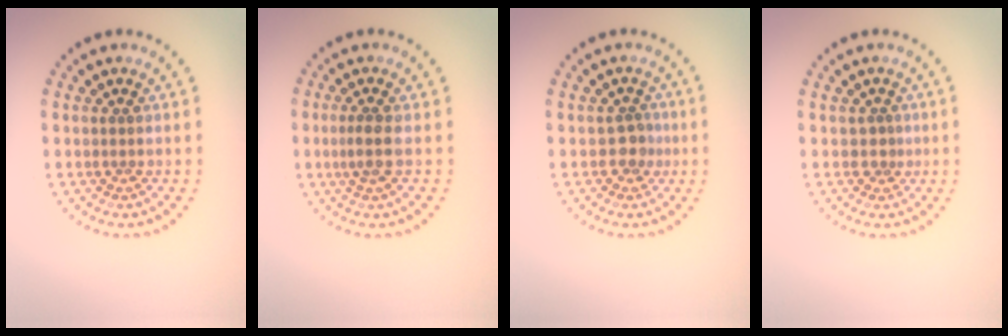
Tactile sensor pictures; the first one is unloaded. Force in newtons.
{"total": 1.8, "press": 1.5, "slide": 0.9}
{"total": 1.8, "press": 1.5, "slide": 0.9}
{"total": 1.1, "press": 0.6, "slide": 0.9}